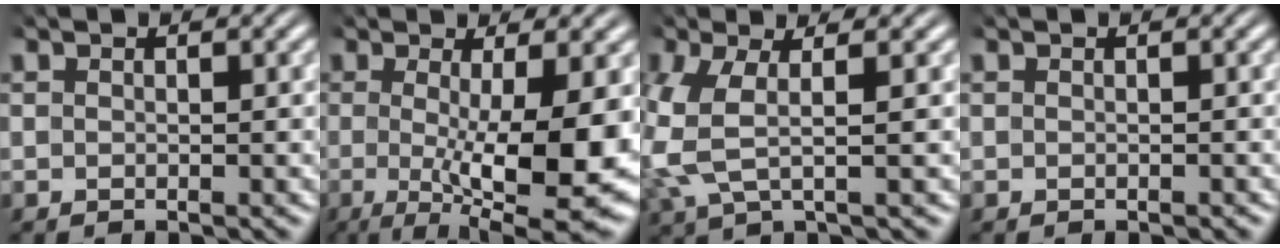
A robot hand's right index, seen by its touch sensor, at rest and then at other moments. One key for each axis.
{"total": 9.9, "fx": -0.7, "fy": 2.5, "fz": 9.5, "tx": -0.123, "ty": -0.010, "tz": -0.009}
{"total": 5.2, "fx": -0.6, "fy": 3.5, "fz": 3.8, "tx": -0.111, "ty": -0.011, "tz": -0.010}
{"total": 0.0}